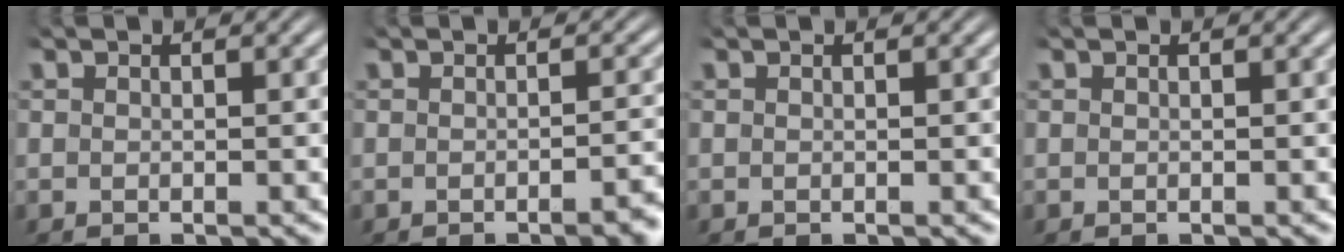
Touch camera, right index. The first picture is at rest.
{"total": 2.3, "force": [-1.8, 0.6, 1.3], "torque": [-0.013, 0.008, -0.033]}
{"total": 0.0}
{"total": 0.0}